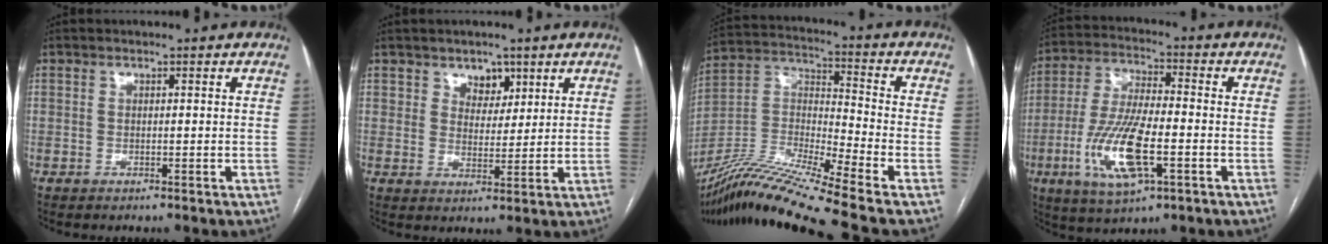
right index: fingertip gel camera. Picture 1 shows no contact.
{"total": 4.2, "force": [2.7, 2.9, 1.4], "torque": [-0.017, 0.000, 0.050]}
{"total": 18.7, "force": [-15.3, -1.8, 10.6], "torque": [-0.231, -0.015, -0.291]}
{"total": 13.5, "force": [-4.1, 3.5, 12.4], "torque": [-0.263, -0.010, -0.070]}